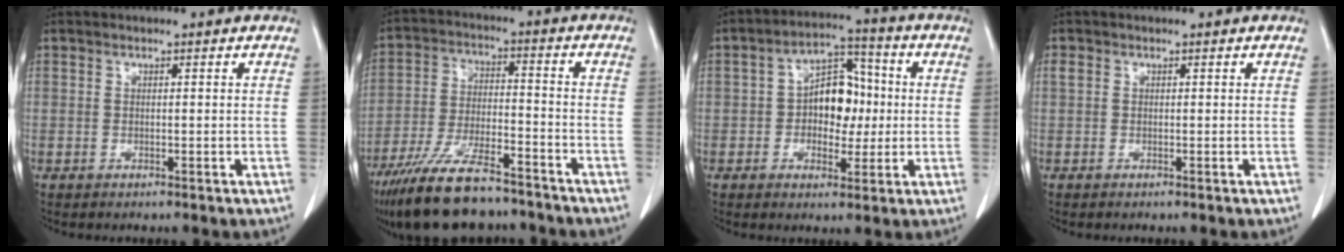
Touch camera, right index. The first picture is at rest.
{"total": 14.6, "force": [-11.8, 3.6, 7.9], "torque": [-0.155, -0.017, -0.205]}
{"total": 8.9, "force": [0.0, 5.5, 7.0], "torque": [-0.106, 0.027, -0.001]}
{"total": 1.1, "force": [0.4, 0.9, 0.4], "torque": [-0.008, 0.013, 0.006]}